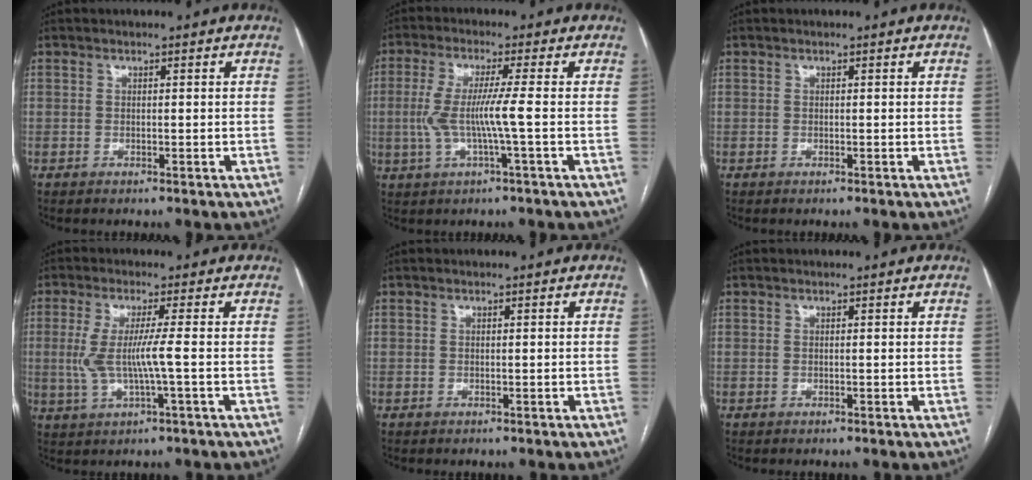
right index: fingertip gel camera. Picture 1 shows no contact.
{"total": 6.7, "force": [-0.8, -0.5, 6.6], "torque": [-0.144, 0.004, -0.015]}
{"total": 0.0}
{"total": 6.2, "force": [-0.3, -0.2, 6.2], "torque": [-0.136, -0.001, -0.005]}
{"total": 0.0}
{"total": 0.0}